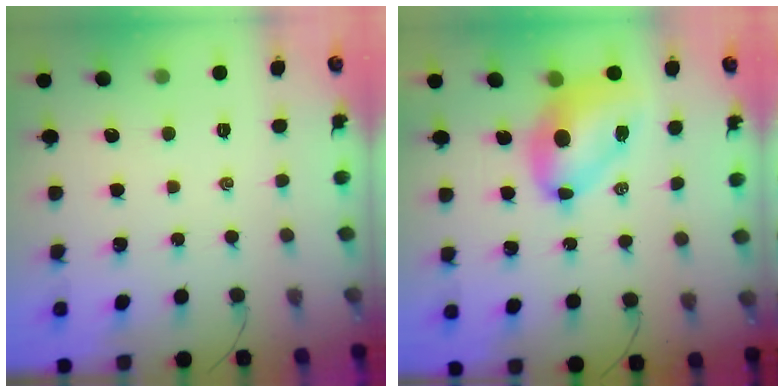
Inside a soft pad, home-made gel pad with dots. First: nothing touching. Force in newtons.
{"total": 8.5, "press": 8.3, "slide": 1.8}